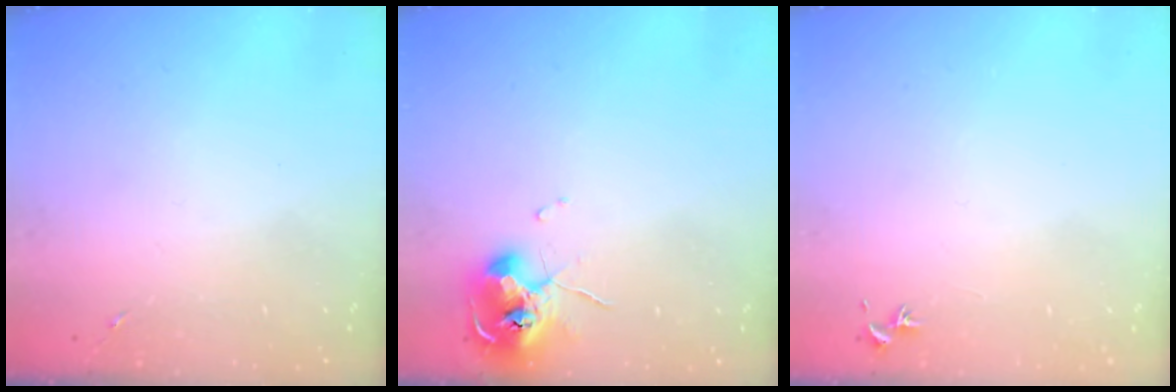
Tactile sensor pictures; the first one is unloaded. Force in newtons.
{"total": 10.1, "press": 9.9, "slide": 1.5}
{"total": 0.8, "press": 0.7, "slide": 0.3}